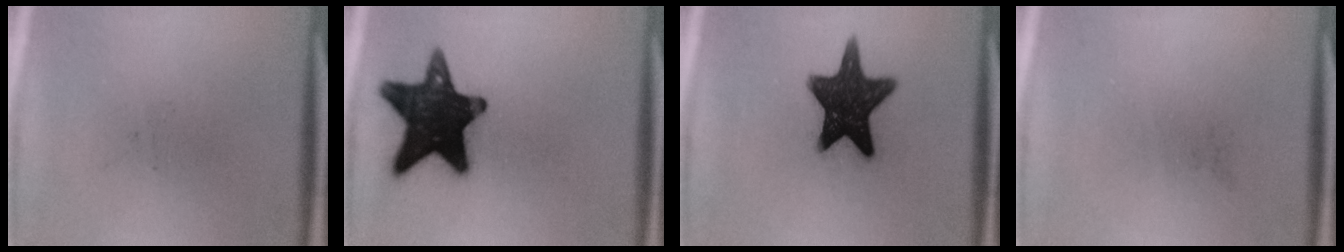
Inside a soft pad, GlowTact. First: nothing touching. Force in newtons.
{"total": 17.1}
{"total": 15.5}
{"total": 0.0}